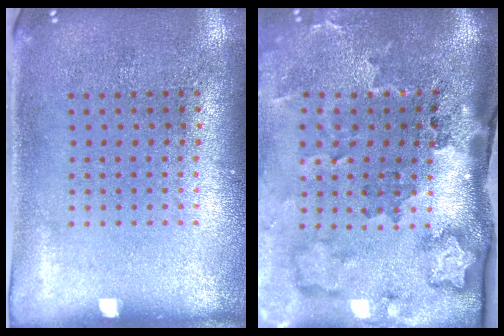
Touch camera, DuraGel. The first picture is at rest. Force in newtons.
{"total": 3.5, "press": 2.3, "slide": 2.7}